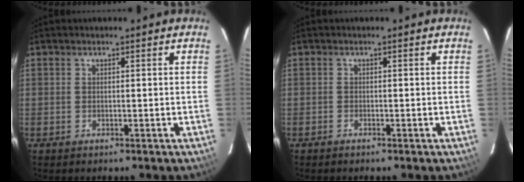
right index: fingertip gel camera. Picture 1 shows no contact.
{"total": 0.6, "force": [-0.5, 0.2, 0.0], "torque": [-0.003, 0.001, -0.011]}